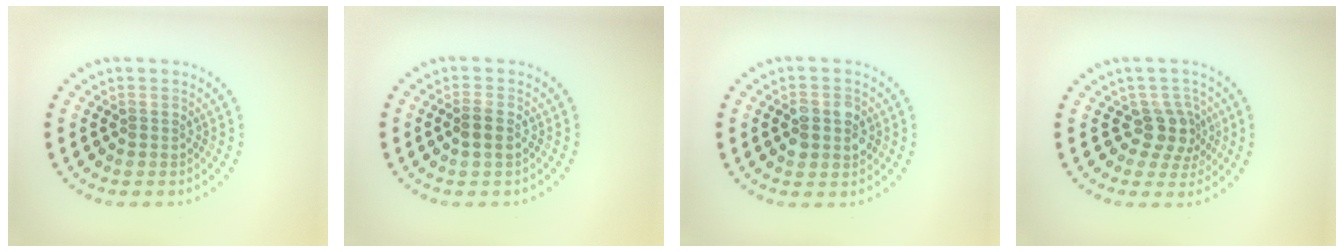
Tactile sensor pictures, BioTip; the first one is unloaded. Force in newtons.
{"total": 1.3, "press": 1.2, "slide": 0.6}
{"total": 2.6, "press": 2.6, "slide": 0.3}
{"total": 2.6, "press": 2.0, "slide": 1.7}